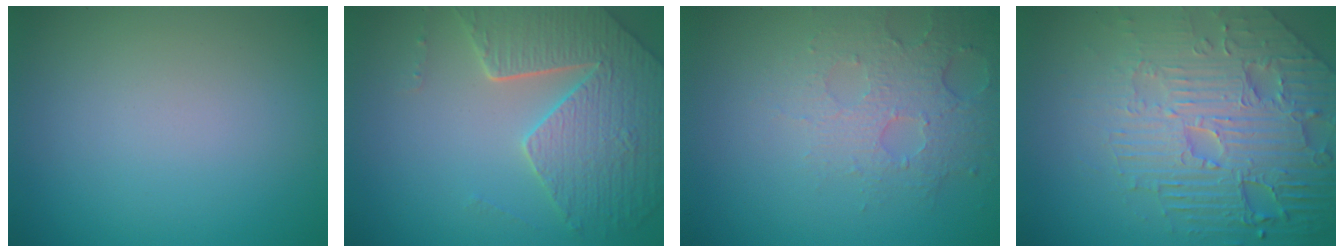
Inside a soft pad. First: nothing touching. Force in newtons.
{"total": 6.2, "press": 5.1, "slide": 3.6}
{"total": 3.9, "press": 3.0, "slide": 2.5}
{"total": 8.7, "press": 6.1, "slide": 6.2}